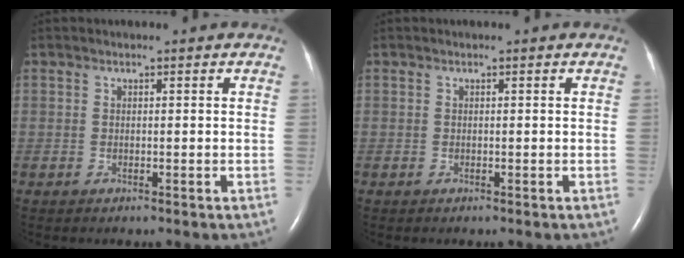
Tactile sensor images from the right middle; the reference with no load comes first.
{"total": 0.0}